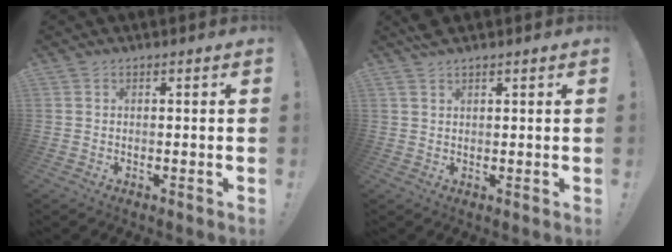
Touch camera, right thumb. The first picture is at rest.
{"total": 2.5, "force": [2.1, 0.6, 1.2], "torque": [-0.027, -0.006, 0.039]}